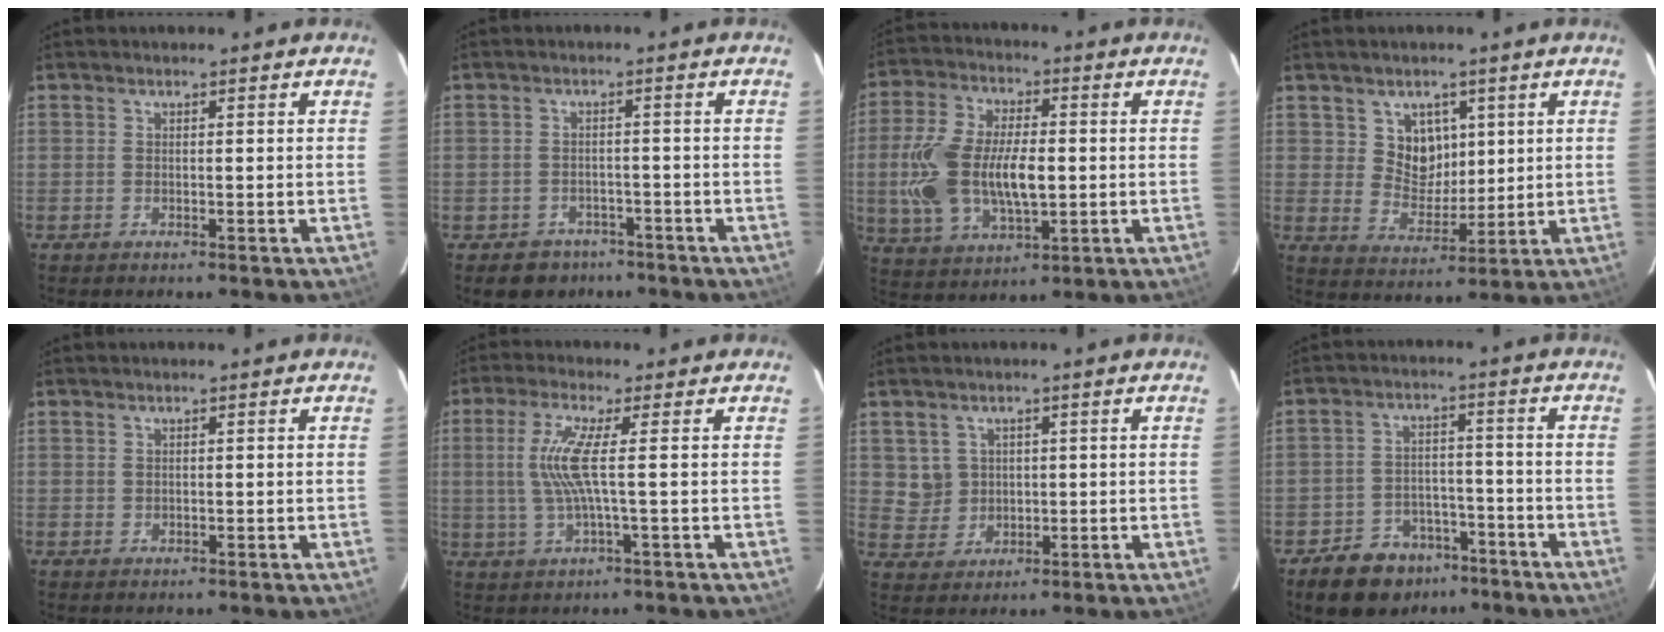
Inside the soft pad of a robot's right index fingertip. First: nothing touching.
{"total": 5.8, "force": [-4.0, 4.1, 0.7], "torque": [-0.026, 0.022, -0.050]}
{"total": 16.4, "force": [-0.9, 8.5, 14.1], "torque": [-0.297, -0.001, -0.011]}
{"total": 6.9, "force": [2.8, 5.9, 2.4], "torque": [-0.037, 0.001, 0.059]}
{"total": 0.5, "force": [0.3, 0.4, 0.1], "torque": [-0.001, 0.003, 0.007]}
{"total": 6.9, "force": [0.4, -0.4, 6.9], "torque": [-0.143, -0.003, 0.015]}
{"total": 4.8, "force": [1.4, 4.5, 0.8], "torque": [-0.015, 0.011, 0.039]}
{"total": 11.3, "force": [-7.8, 7.2, 3.9], "torque": [-0.098, 0.018, -0.103]}